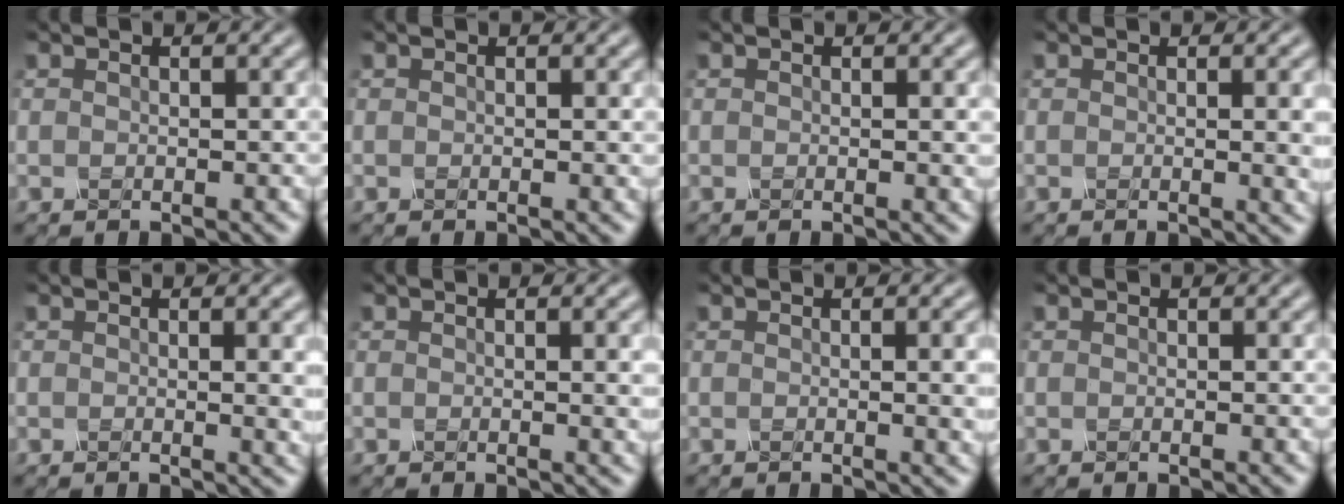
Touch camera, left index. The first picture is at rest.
{"total": 0.5, "force": [0.1, 0.2, 0.5], "torque": [-0.001, 0.001, 0.001]}
{"total": 1.4, "force": [0.2, 0.5, 1.3], "torque": [-0.009, 0.003, -0.002]}
{"total": 3.9, "force": [0.3, 1.4, 3.6], "torque": [-0.028, 0.003, 0.005]}
{"total": 3.9, "force": [0.4, 1.4, 3.6], "torque": [-0.028, 0.003, 0.006]}
{"total": 2.8, "force": [0.3, 1.0, 2.6], "torque": [-0.020, 0.003, 0.002]}
{"total": 4.4, "force": [0.4, 1.7, 4.0], "torque": [-0.027, 0.007, 0.005]}
{"total": 0.0}